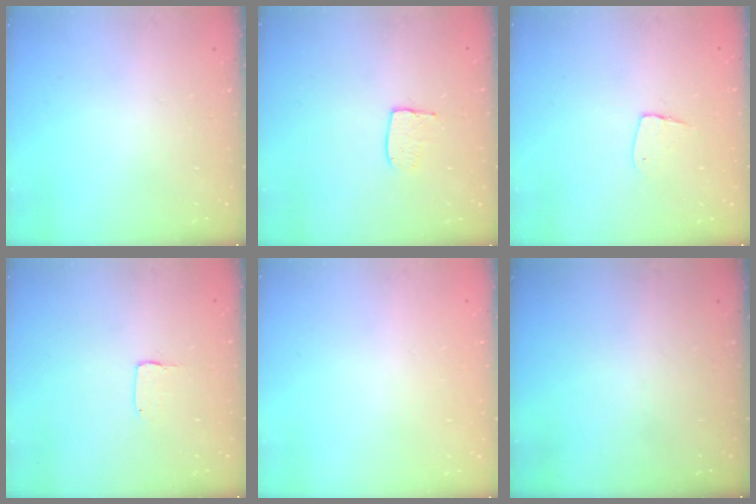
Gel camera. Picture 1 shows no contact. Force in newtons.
{"total": 6.3, "press": 6.3, "slide": 0.4}
{"total": 4.6, "press": 4.6, "slide": 0.4}
{"total": 2.0, "press": 2.0, "slide": 0.1}
{"total": 0.0}
{"total": 0.0}